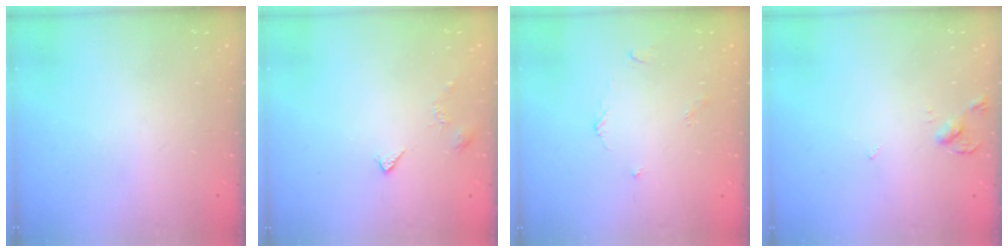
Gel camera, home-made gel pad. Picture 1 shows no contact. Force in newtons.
{"total": 2.1, "press": 2.0, "slide": 0.4}
{"total": 3.7, "press": 3.7, "slide": 0.4}
{"total": 4.0, "press": 3.9, "slide": 0.8}